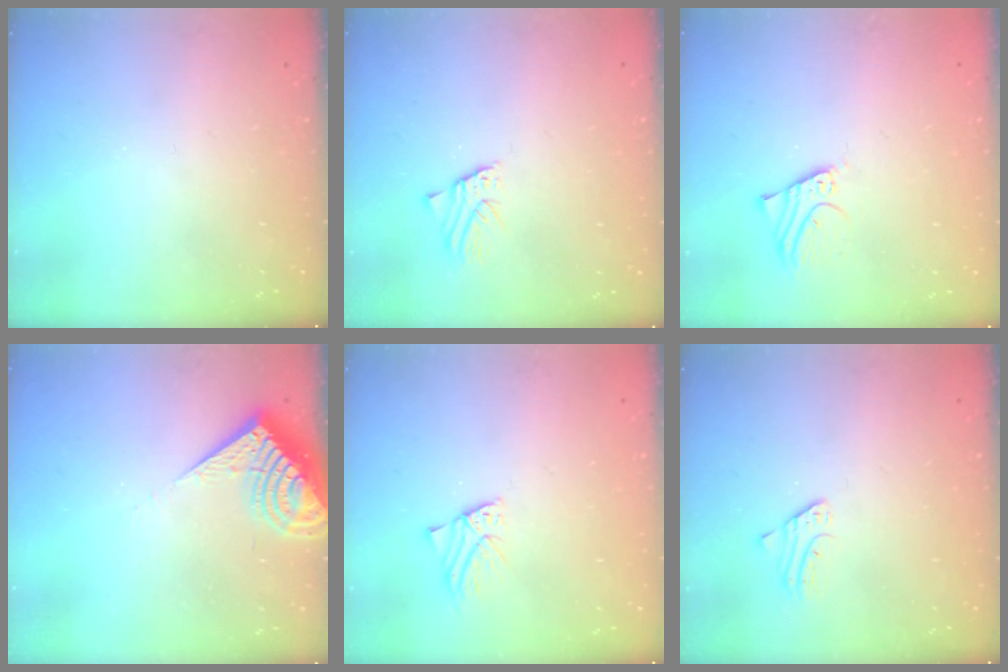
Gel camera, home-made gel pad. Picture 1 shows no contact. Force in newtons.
{"total": 1.4, "press": 1.4, "slide": 0.0}
{"total": 2.7, "press": 2.7, "slide": 0.2}
{"total": 11.3, "press": 11.2, "slide": 1.2}
{"total": 1.4, "press": 1.4, "slide": 0.1}
{"total": 2.0, "press": 2.0, "slide": 0.1}